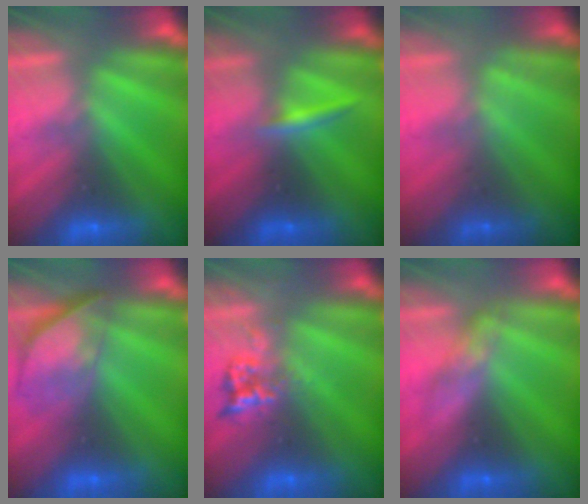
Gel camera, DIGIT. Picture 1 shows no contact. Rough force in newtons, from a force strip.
{"total": 2.3}
{"total": 1.3}
{"total": 3.8}
{"total": 2.3}
{"total": 2.7}